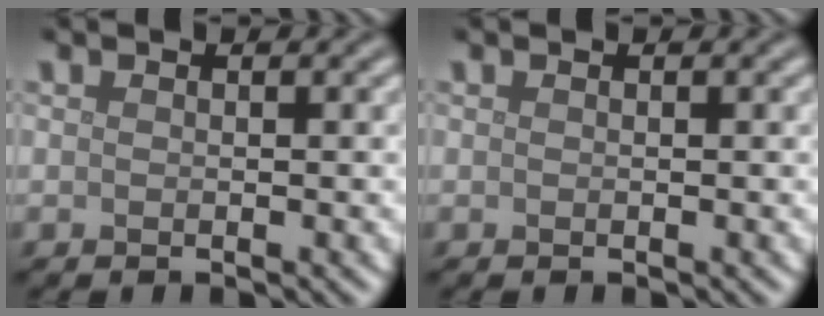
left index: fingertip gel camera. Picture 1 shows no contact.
{"total": 0.0}